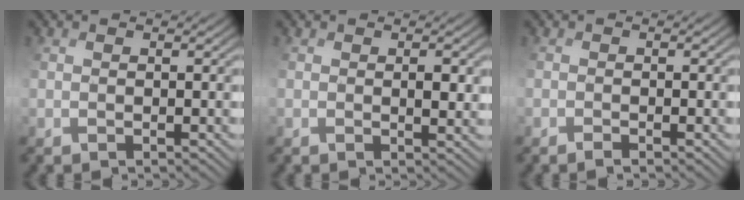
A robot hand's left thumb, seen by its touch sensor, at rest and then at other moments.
{"total": 2.5, "force": [0.8, 1.2, 2.0], "torque": [-0.039, 0.000, 0.017]}
{"total": 0.9, "force": [-0.8, 0.0, 0.4], "torque": [-0.004, 0.002, -0.016]}